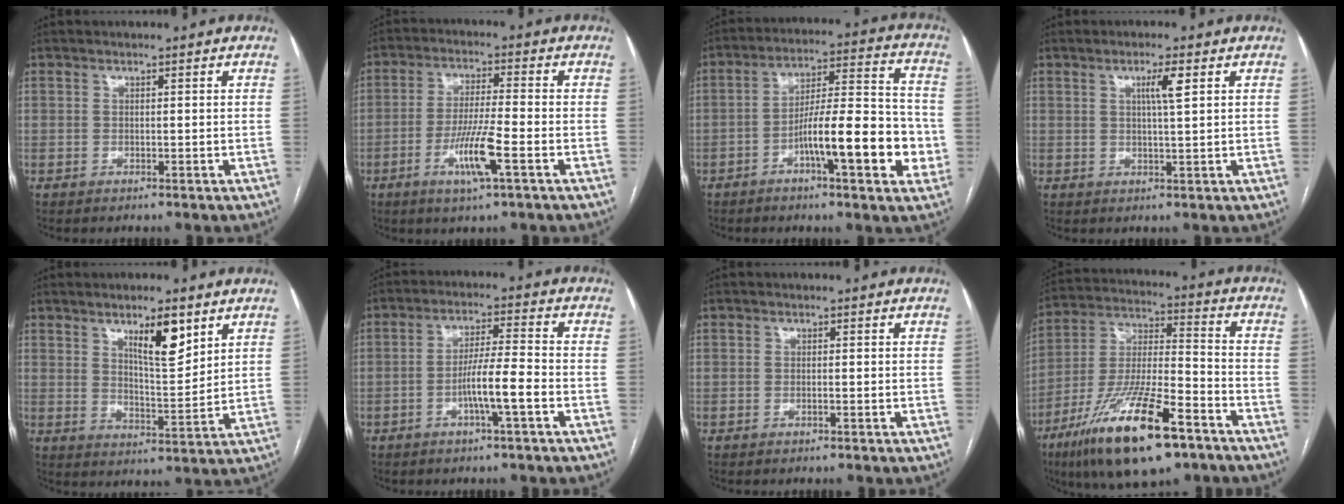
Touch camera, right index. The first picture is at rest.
{"total": 8.2, "force": [-3.4, 0.1, 7.5], "torque": [-0.145, -0.009, -0.062]}
{"total": 15.0, "force": [-4.7, 2.8, 14.0], "torque": [-0.212, 0.016, -0.072]}
{"total": 3.3, "force": [1.2, -0.2, 3.1], "torque": [-0.054, -0.001, 0.020]}
{"total": 8.0, "force": [4.6, 1.8, 6.3], "torque": [-0.106, -0.007, 0.078]}
{"total": 6.8, "force": [-2.6, -0.1, 6.3], "torque": [-0.118, 0.005, -0.047]}
{"total": 0.5, "force": [-0.2, 0.0, 0.5], "torque": [-0.010, 0.000, -0.002]}
{"total": 20.6, "force": [-12.4, 4.3, 15.9], "torque": [-0.301, -0.028, -0.218]}